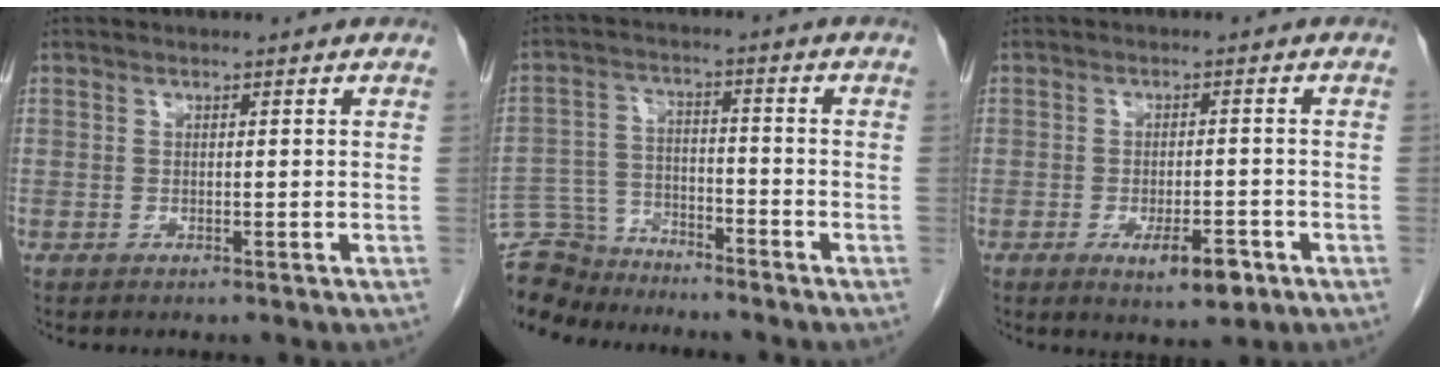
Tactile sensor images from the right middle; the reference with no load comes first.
{"total": 10.4, "force": [-10.0, 2.7, 0.3], "torque": [-0.012, 0.018, -0.186]}
{"total": 5.1, "force": [-2.6, 1.8, 4.1], "torque": [-0.057, -0.002, -0.030]}